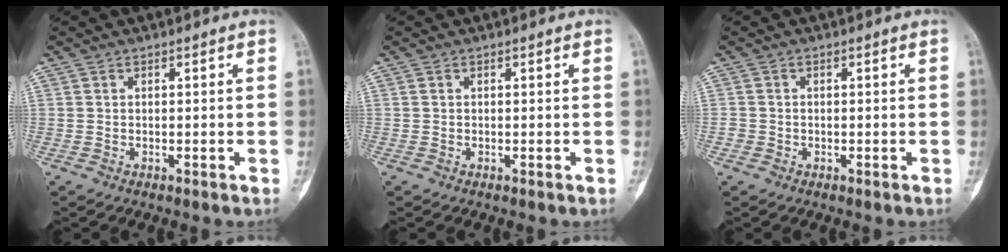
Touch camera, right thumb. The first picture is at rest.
{"total": 0.0}
{"total": 1.0, "force": [-0.4, 0.9, 0.0], "torque": [0.005, 0.003, -0.012]}